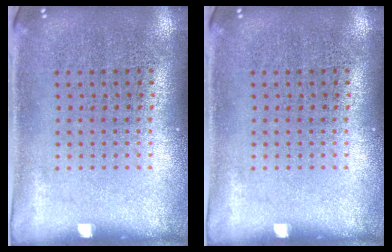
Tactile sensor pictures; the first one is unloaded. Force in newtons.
{"total": 0.0}